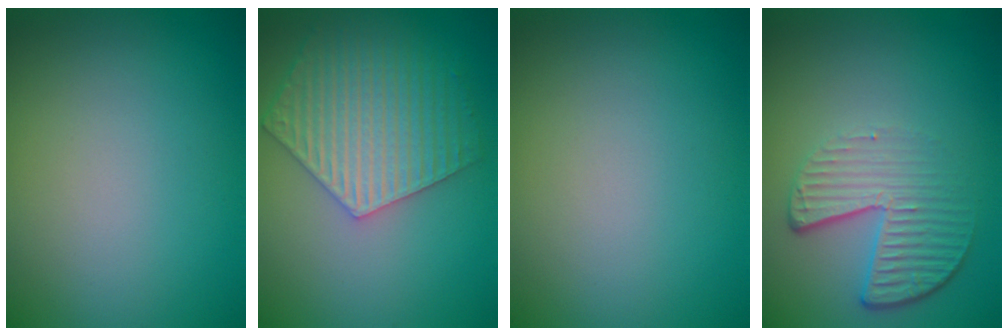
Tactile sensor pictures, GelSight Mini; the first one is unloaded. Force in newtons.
{"total": 5.9, "press": 4.6, "slide": 3.6}
{"total": 0.0}
{"total": 4.5, "press": 3.0, "slide": 3.3}